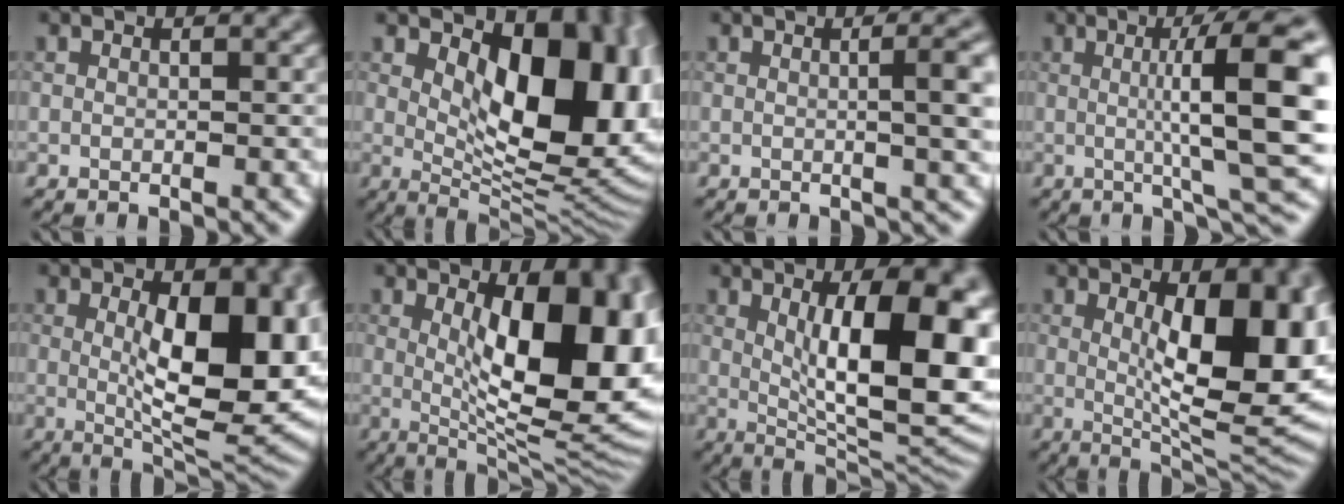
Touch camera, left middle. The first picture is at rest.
{"total": 12.7, "force": [2.4, 6.5, 10.6], "torque": [-0.132, -0.009, 0.044]}
{"total": 4.7, "force": [0.3, 1.4, 4.5], "torque": [-0.051, 0.013, 0.001]}
{"total": 10.3, "force": [1.0, 1.8, 10.1], "torque": [-0.130, 0.008, 0.015]}
{"total": 11.1, "force": [1.0, 4.4, 10.1], "torque": [-0.141, -0.012, 0.025]}
{"total": 12.8, "force": [1.6, 4.8, 11.8], "torque": [-0.154, -0.004, 0.025]}
{"total": 13.8, "force": [2.2, 4.6, 12.8], "torque": [-0.164, -0.003, 0.037]}
{"total": 12.4, "force": [1.7, 4.6, 11.3], "torque": [-0.144, -0.008, 0.031]}